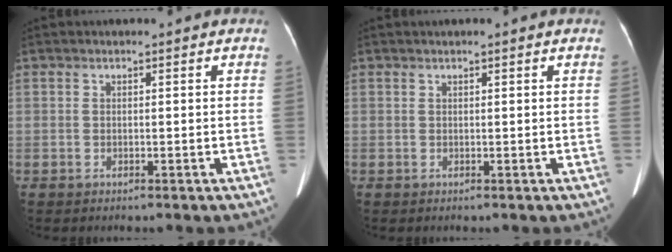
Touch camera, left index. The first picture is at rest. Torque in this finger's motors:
{"motor_torque": [-0.02, 0.05, -0.43, -0.14]}